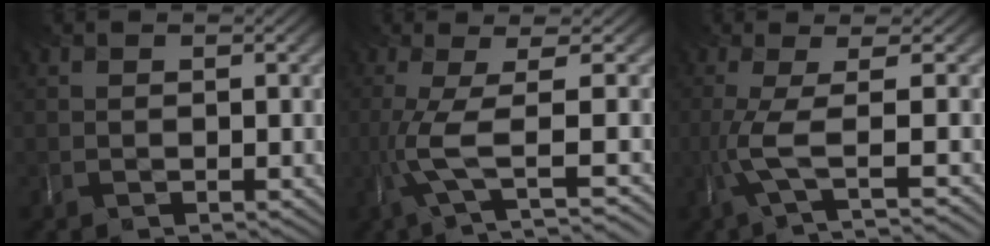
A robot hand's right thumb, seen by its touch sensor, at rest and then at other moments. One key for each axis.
{"total": 5.9, "fx": -0.6, "fy": 1.1, "fz": 5.7, "tx": -0.109, "ty": 0.006, "tz": -0.017}
{"total": 4.9, "fx": -0.7, "fy": 0.9, "fz": 4.8, "tx": -0.093, "ty": 0.004, "tz": -0.022}